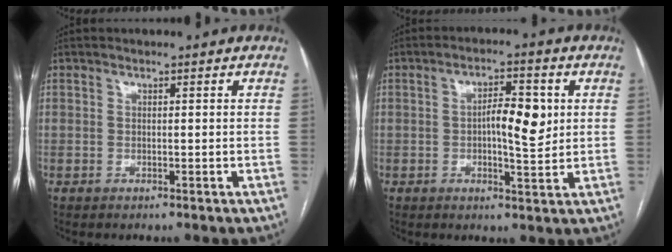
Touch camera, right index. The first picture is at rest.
{"total": 6.6, "force": [0.7, 1.9, 6.3], "torque": [-0.102, 0.006, 0.010]}